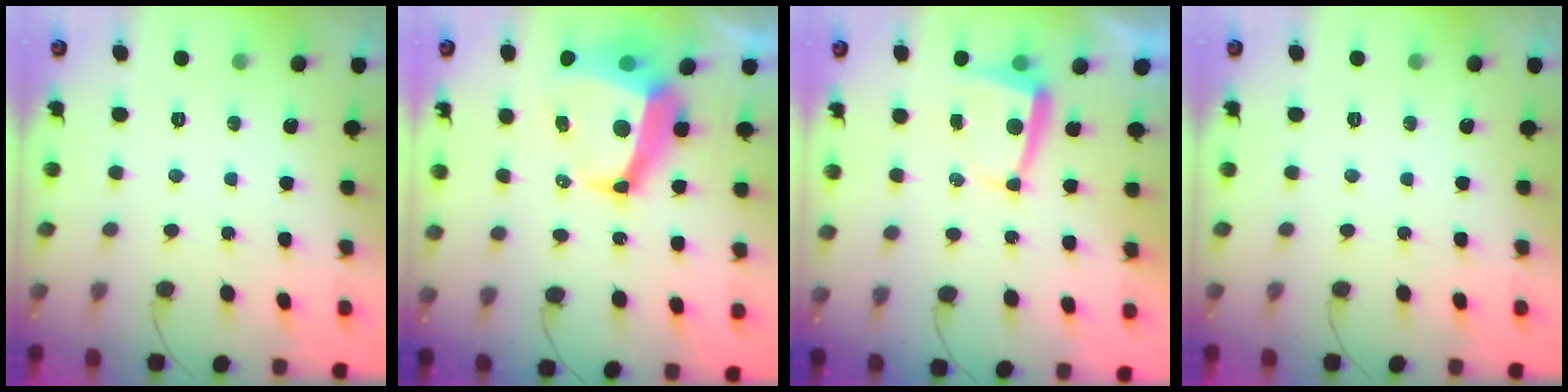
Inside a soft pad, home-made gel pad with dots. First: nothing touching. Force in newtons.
{"total": 13.8, "press": 13.7, "slide": 1.7}
{"total": 4.8, "press": 4.8, "slide": 0.6}
{"total": 0.0}